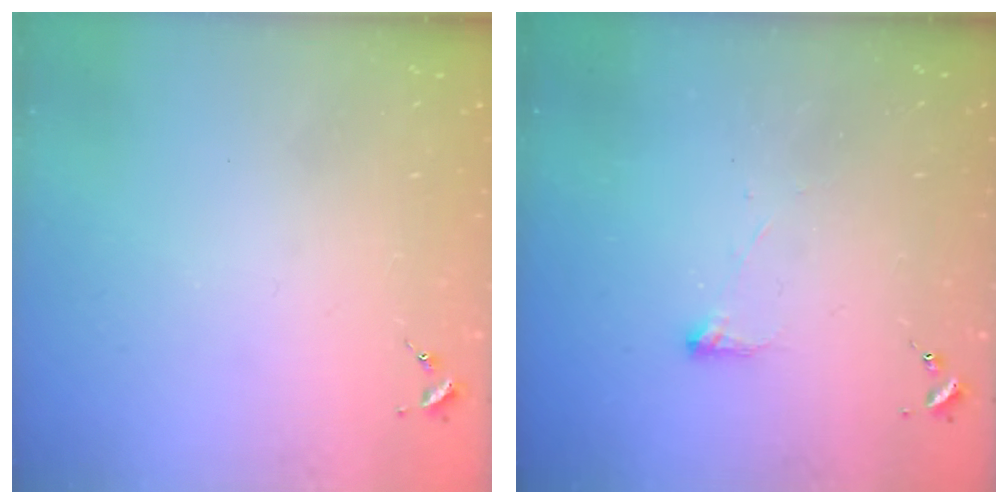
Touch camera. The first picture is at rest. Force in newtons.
{"total": 2.8, "press": 2.7, "slide": 0.7}